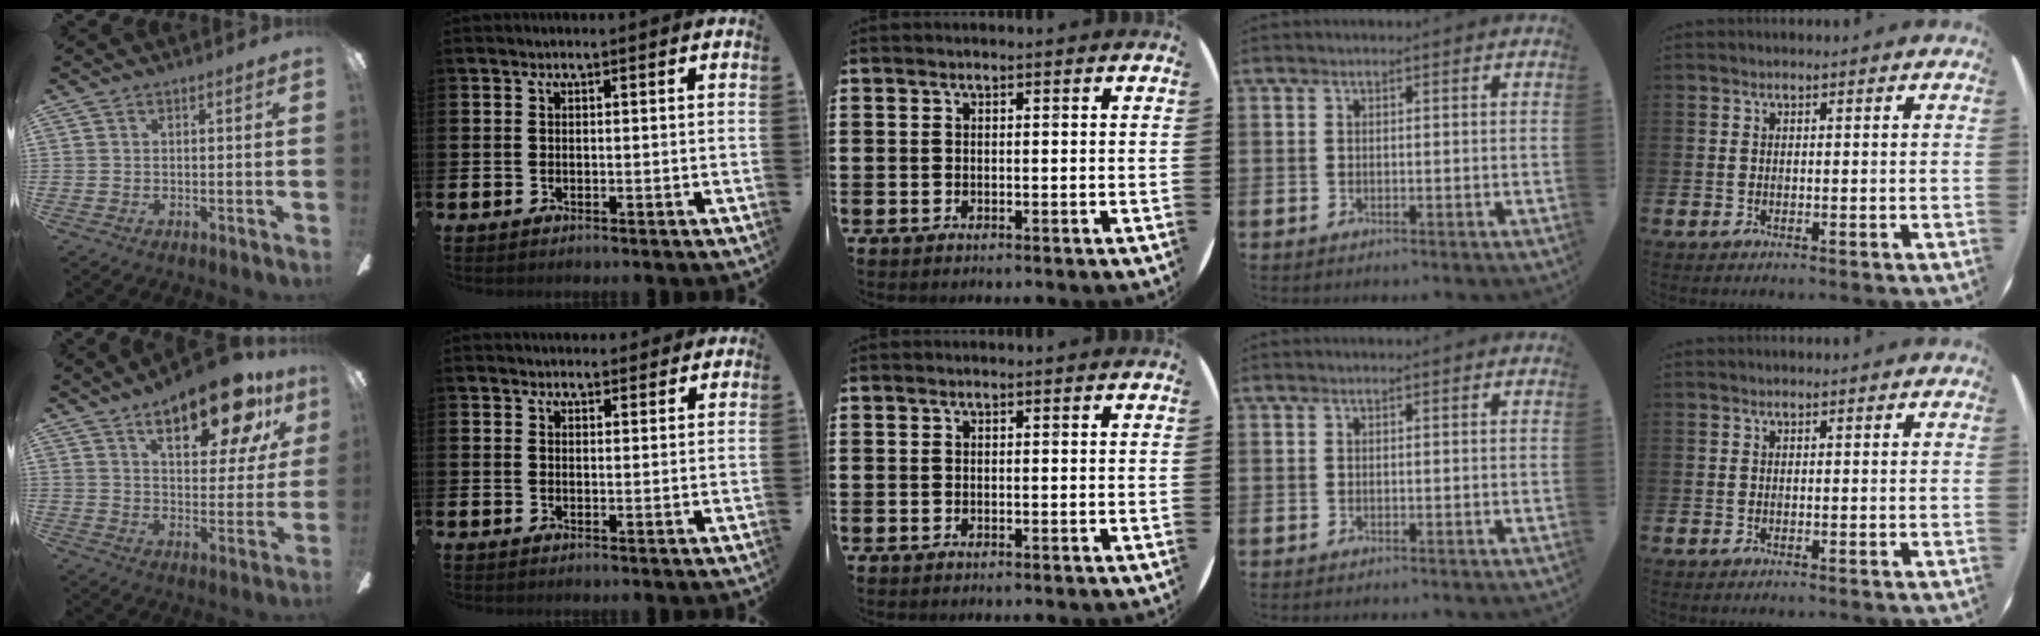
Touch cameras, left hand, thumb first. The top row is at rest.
{"thumb": {"total": 18.8, "force": [10.9, 7.7, 13.2], "torque": [-0.182, -0.046, 0.173]}, "index": {"total": 2.5, "force": [2.4, 0.9, -0.1], "torque": [0.007, -0.011, 0.042]}}